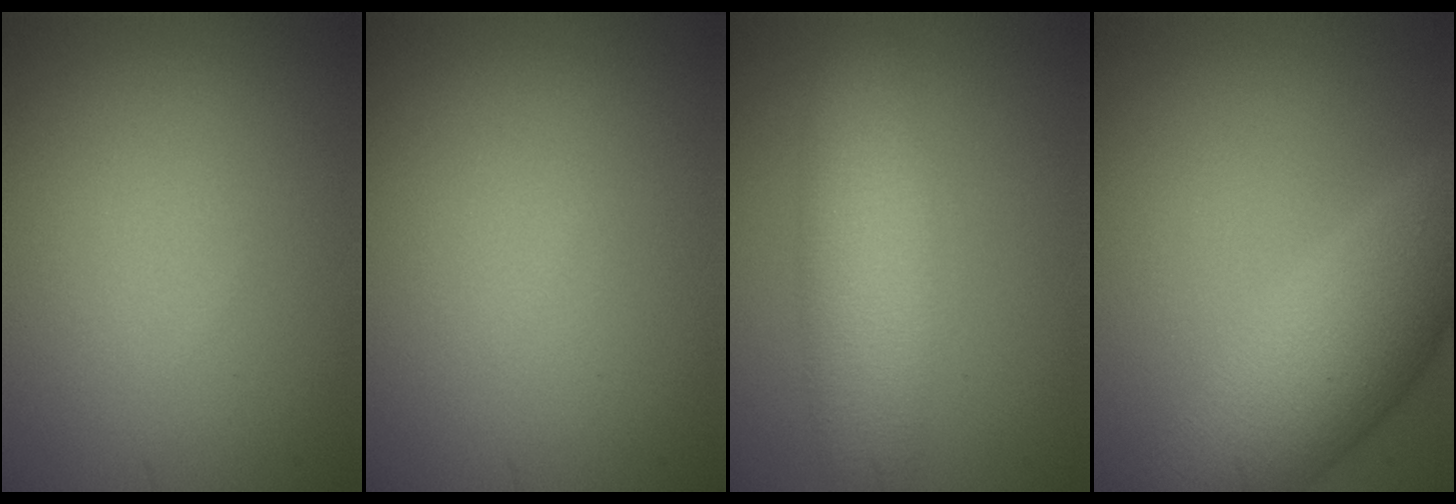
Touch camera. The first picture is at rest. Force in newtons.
{"total": 0.0}
{"total": 5.9, "press": 5.9, "slide": 0.4}
{"total": 7.9, "press": 7.9, "slide": 0.2}